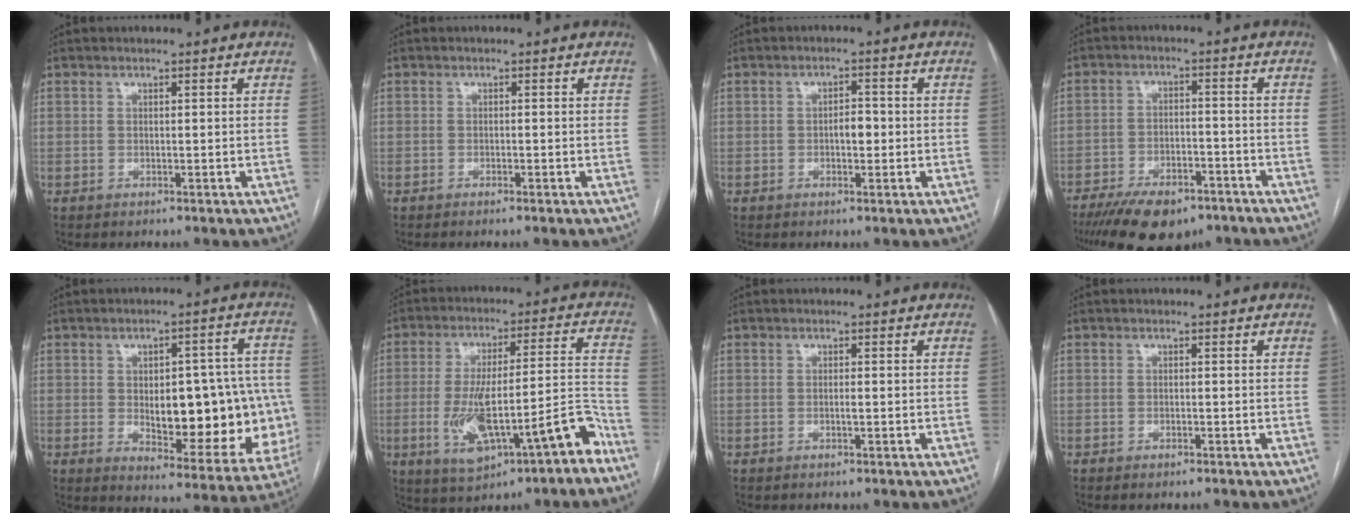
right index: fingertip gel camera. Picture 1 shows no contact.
{"total": 0.5, "force": [-0.4, -0.2, 0.3], "torque": [-0.006, 0.000, -0.008]}
{"total": 2.5, "force": [-0.4, 1.1, 2.2], "torque": [-0.032, 0.004, -0.005]}
{"total": 13.5, "force": [-10.0, 5.4, 7.4], "torque": [-0.127, -0.010, -0.154]}
{"total": 19.7, "force": [-1.8, 8.0, 17.9], "torque": [-0.184, 0.026, 0.004]}
{"total": 16.1, "force": [-7.0, 3.9, 14.0], "torque": [-0.226, 0.027, -0.094]}
{"total": 0.8, "force": [-0.2, 0.1, 0.8], "torque": [-0.017, -0.001, -0.003]}
{"total": 0.6, "force": [-0.5, 0.1, 0.3], "torque": [-0.009, -0.002, -0.006]}